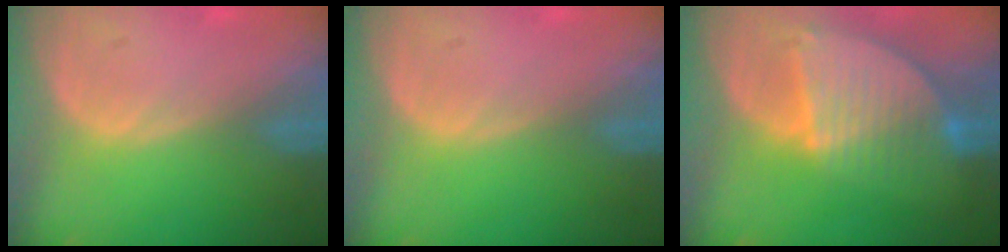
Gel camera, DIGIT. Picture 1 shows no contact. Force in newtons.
{"total": 0.0}
{"total": 9.1, "press": 7.8, "slide": 4.7}